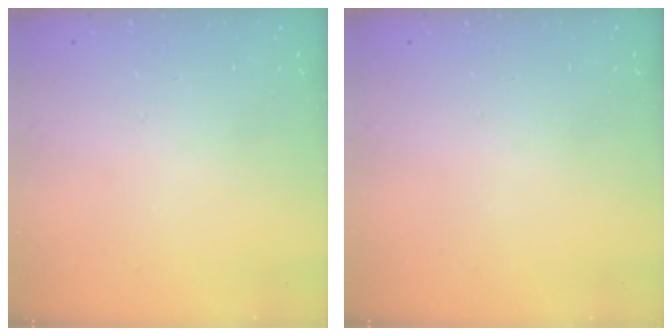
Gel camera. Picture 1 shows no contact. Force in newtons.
{"total": 0.0}